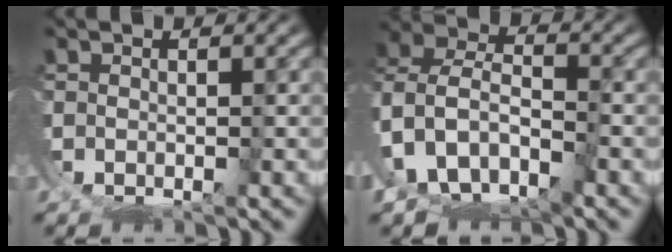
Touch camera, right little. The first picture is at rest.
{"total": 13.1, "force": [-3.5, 11.8, 4.5], "torque": [-0.151, -0.057, -0.057]}